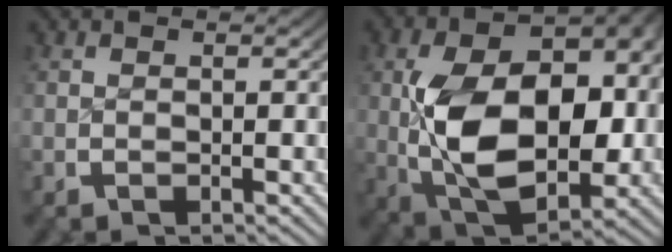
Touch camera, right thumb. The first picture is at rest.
{"total": 16.5, "force": [-1.1, 10.5, 12.7], "torque": [-0.253, -0.062, 0.012]}